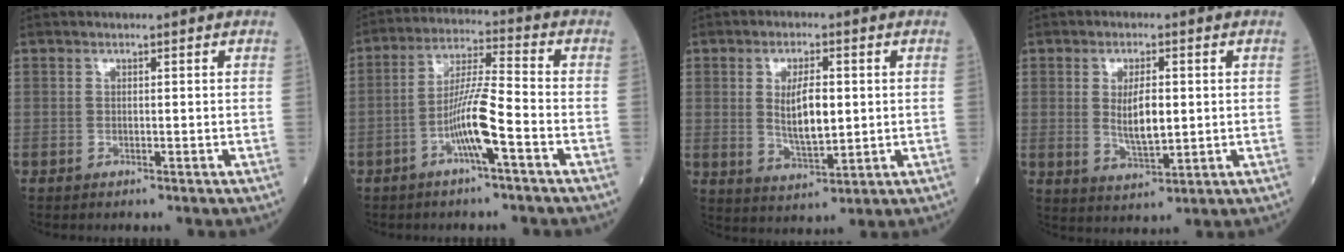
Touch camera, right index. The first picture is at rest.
{"total": 8.4, "force": [-3.5, 0.0, 7.6], "torque": [-0.150, 0.009, -0.067]}
{"total": 7.2, "force": [0.8, 2.5, 6.7], "torque": [-0.126, -0.004, 0.020]}
{"total": 6.1, "force": [0.5, 2.0, 5.8], "torque": [-0.107, -0.006, 0.015]}